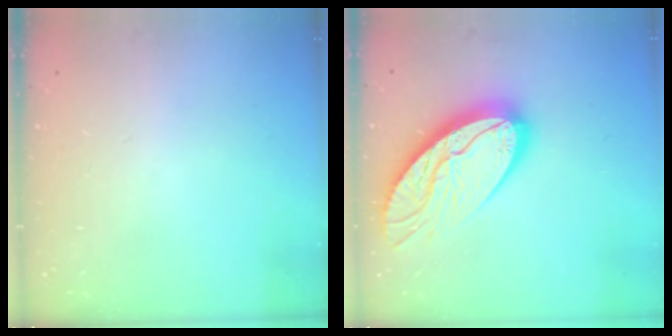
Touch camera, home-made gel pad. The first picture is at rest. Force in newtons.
{"total": 16.8, "press": 16.7, "slide": 1.5}